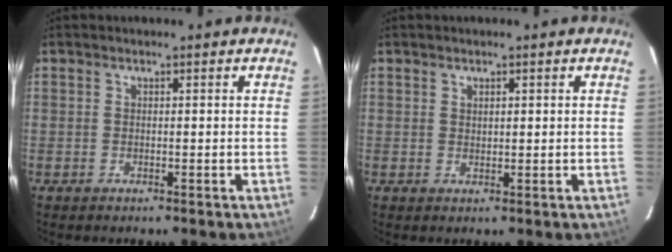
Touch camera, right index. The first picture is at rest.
{"total": 1.1, "force": [0.7, 0.6, 0.6], "torque": [-0.009, 0.003, 0.014]}